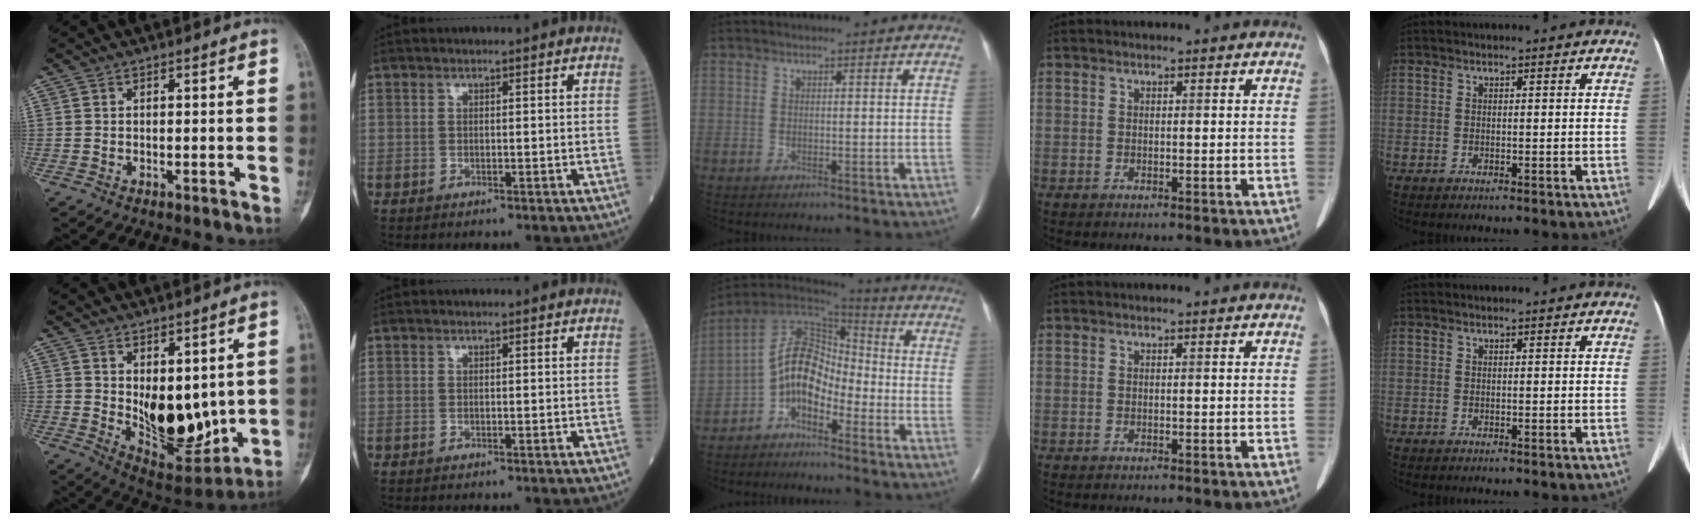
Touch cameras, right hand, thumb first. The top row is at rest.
{"thumb": {"total": 14.0, "force": [1.1, 7.8, 11.6], "torque": [-0.126, -0.038, 0.045]}, "middle": {"total": 9.6, "force": [-4.2, 5.6, 6.5], "torque": [-0.119, 0.034, -0.079]}}